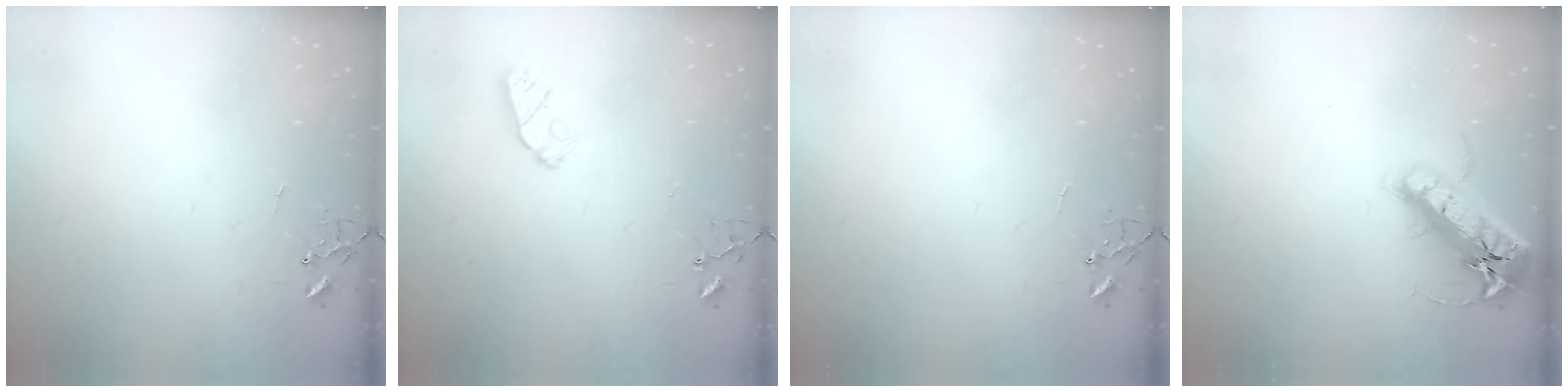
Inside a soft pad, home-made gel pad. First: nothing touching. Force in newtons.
{"total": 5.5, "press": 5.4, "slide": 0.8}
{"total": 0.0}
{"total": 18.8, "press": 18.4, "slide": 3.8}